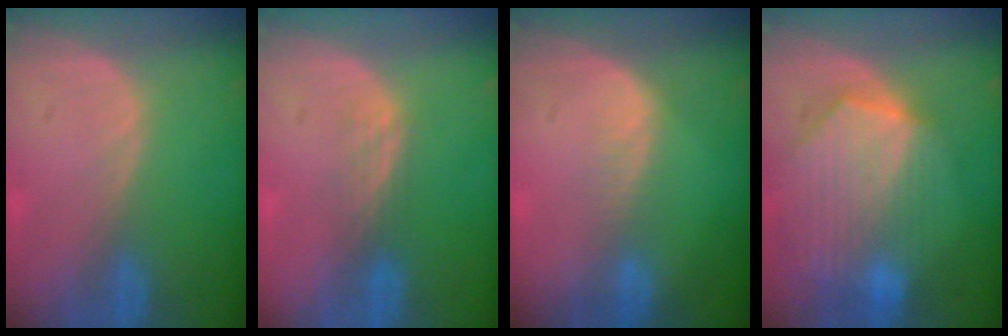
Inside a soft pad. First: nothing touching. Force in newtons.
{"total": 2.2, "press": 2.2, "slide": 0.2}
{"total": 2.0, "press": 2.0, "slide": 0.1}
{"total": 10.2, "press": 9.0, "slide": 4.8}